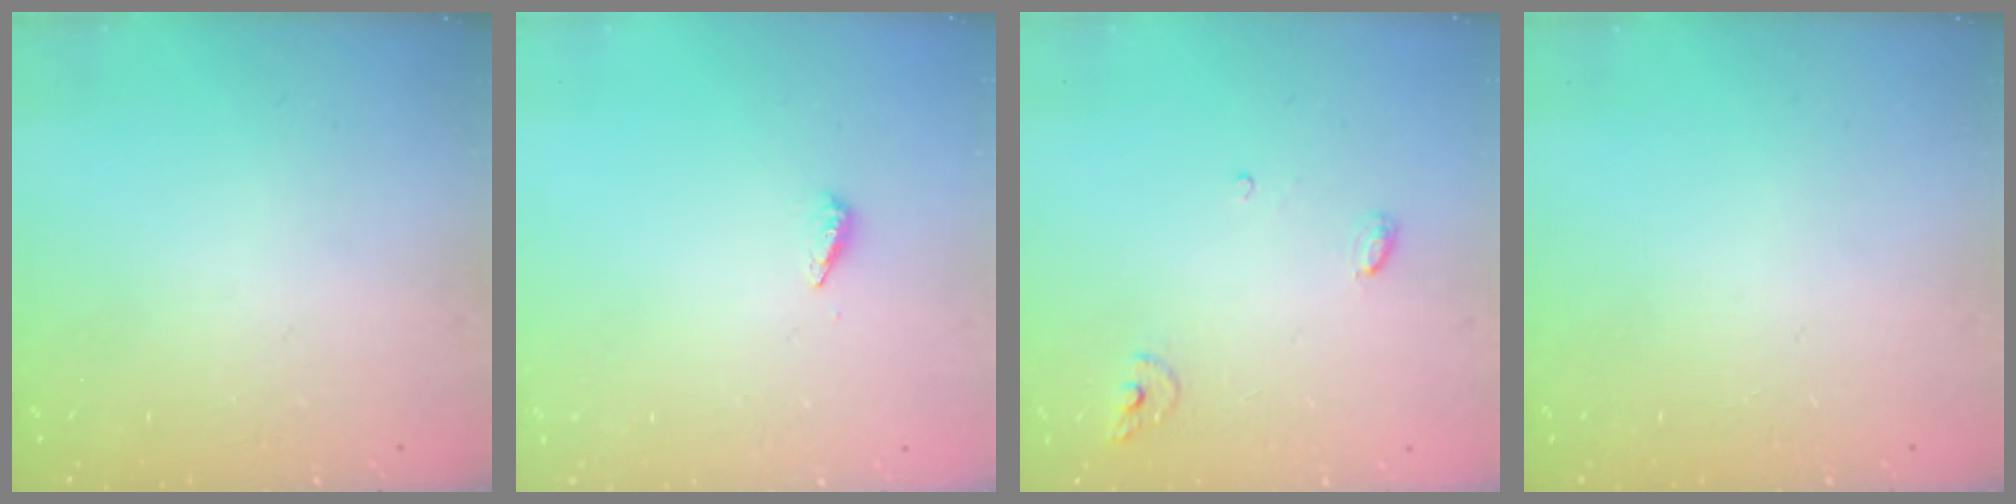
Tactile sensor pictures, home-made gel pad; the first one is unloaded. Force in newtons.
{"total": 2.9, "press": 2.9, "slide": 0.3}
{"total": 3.8, "press": 3.8, "slide": 0.2}
{"total": 0.0}